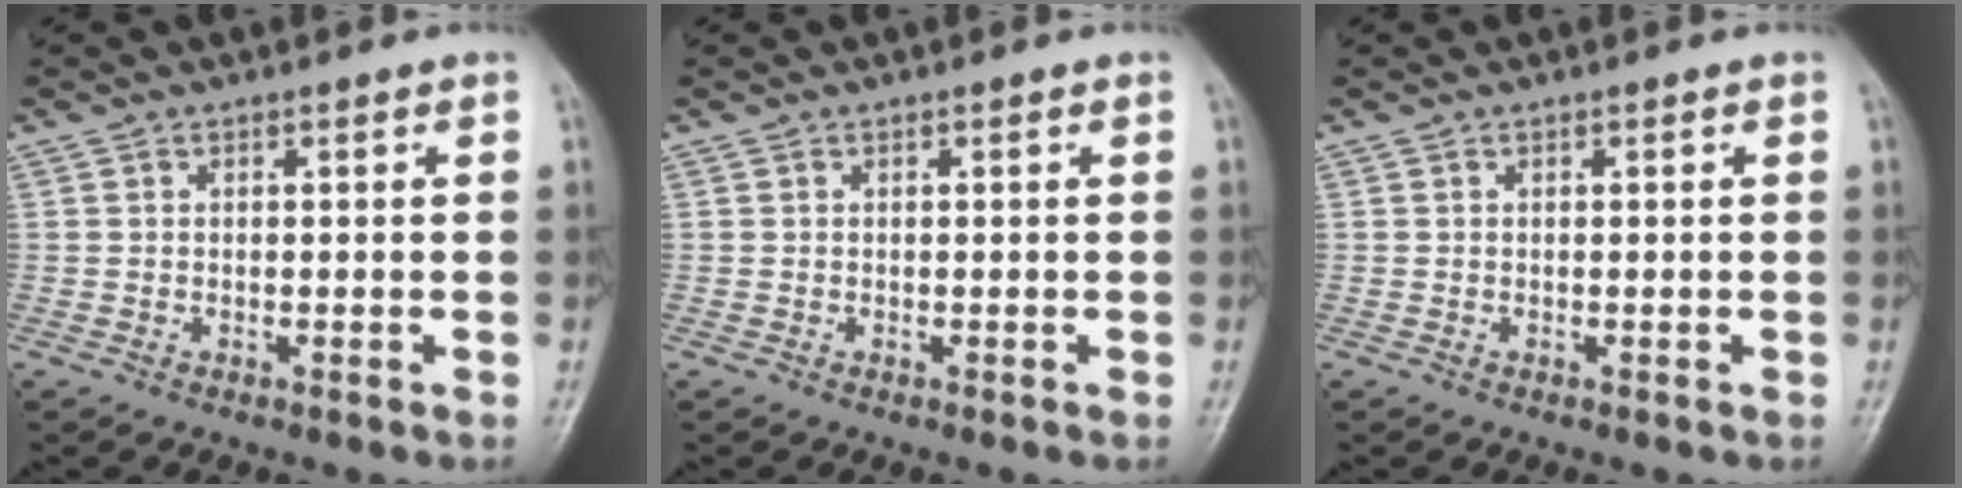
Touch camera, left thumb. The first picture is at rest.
{"total": 0.0}
{"total": 0.0}